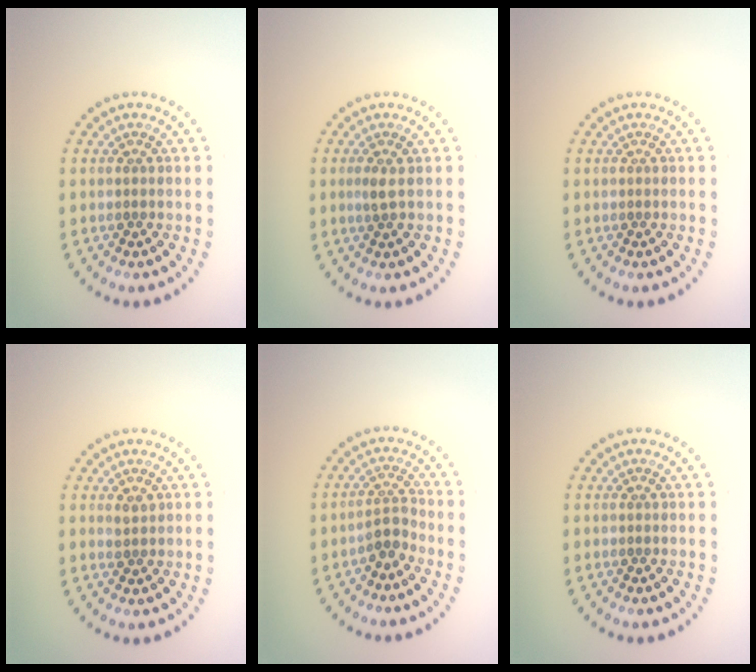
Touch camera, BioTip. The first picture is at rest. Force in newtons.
{"total": 1.0, "press": 0.8, "slide": 0.5}
{"total": 0.0}
{"total": 0.9, "press": 0.9, "slide": 0.2}
{"total": 2.0, "press": 1.4, "slide": 1.3}
{"total": 0.0}